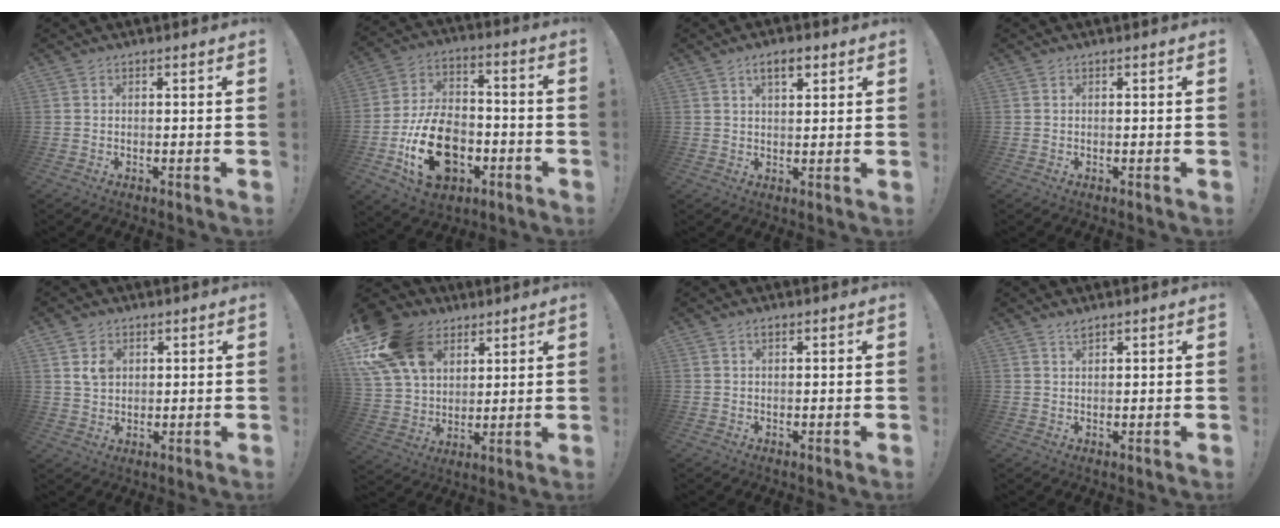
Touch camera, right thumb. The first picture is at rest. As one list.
[{"total": 20.8, "force": [-6.9, 14.1, 13.6], "torque": [-0.220, 0.054, -0.101]}, {"total": 4.9, "force": [2.6, 2.2, 3.6], "torque": [-0.060, -0.002, 0.043]}, {"total": 0.0}, {"total": 5.3, "force": [2.4, 4.3, 2.0], "torque": [-0.027, -0.009, 0.045]}, {"total": 20.2, "force": [9.4, 14.4, 10.6], "torque": [-0.190, -0.040, 0.183]}, {"total": 1.1, "force": [0.6, 0.4, 0.8], "torque": [-0.015, 0.002, 0.011]}, {"total": 2.0, "force": [1.8, 0.7, 0.7], "torque": [-0.001, -0.007, 0.030]}]